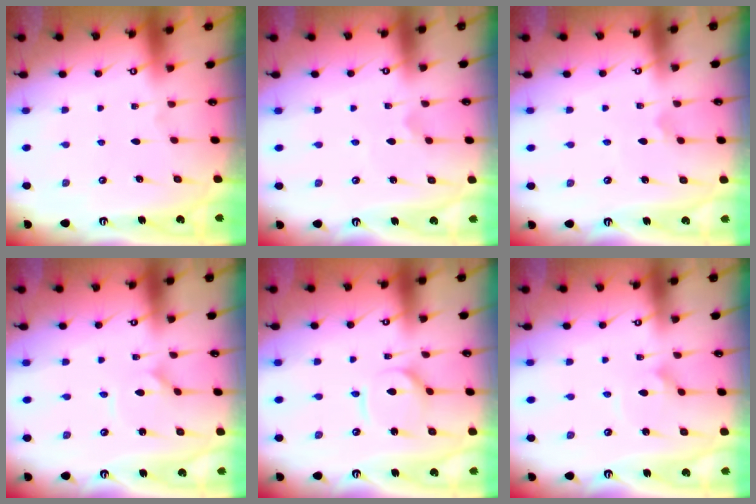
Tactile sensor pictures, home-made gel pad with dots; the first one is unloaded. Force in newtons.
{"total": 1.7, "press": 1.6, "slide": 0.2}
{"total": 3.1, "press": 3.1, "slide": 0.5}
{"total": 1.3, "press": 1.3, "slide": 0.1}
{"total": 5.0, "press": 4.9, "slide": 0.5}
{"total": 2.4, "press": 2.4, "slide": 0.1}